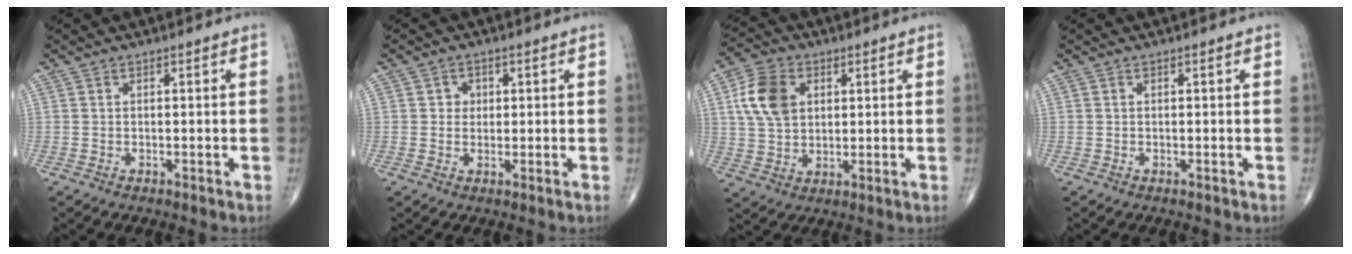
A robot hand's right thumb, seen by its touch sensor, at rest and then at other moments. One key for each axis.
{"total": 2.5, "fx": 0.5, "fy": 2.2, "fz": 0.9, "tx": 0.003, "ty": 0.001, "tz": 0.006}
{"total": 10.0, "fx": 2.8, "fy": 7.1, "fz": 6.5, "tx": -0.112, "ty": 0.001, "tz": 0.052}
{"total": 0.0}